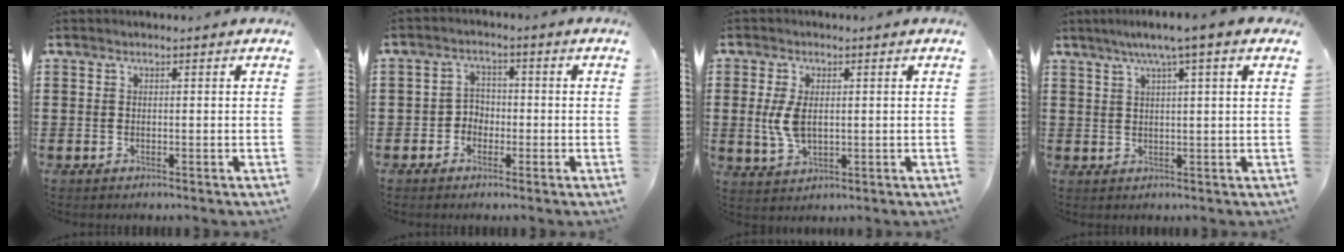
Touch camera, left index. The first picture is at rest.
{"total": 3.0, "force": [-1.5, 2.5, 0.8], "torque": [-0.026, 0.009, -0.035]}
{"total": 5.4, "force": [0.4, 3.0, 4.5], "torque": [-0.119, -0.001, -0.002]}
{"total": 4.5, "force": [2.7, -0.4, 3.7], "torque": [-0.077, 0.000, 0.043]}